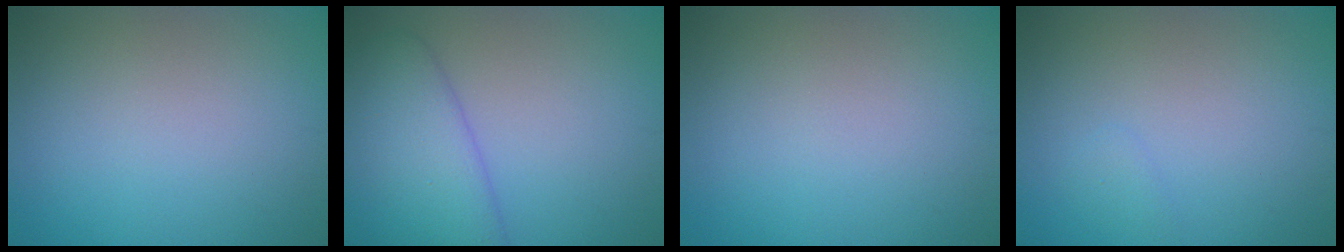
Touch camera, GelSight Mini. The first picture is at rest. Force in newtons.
{"total": 5.6, "press": 5.6, "slide": 0.3}
{"total": 0.0}
{"total": 0.7, "press": 0.7, "slide": 0.0}